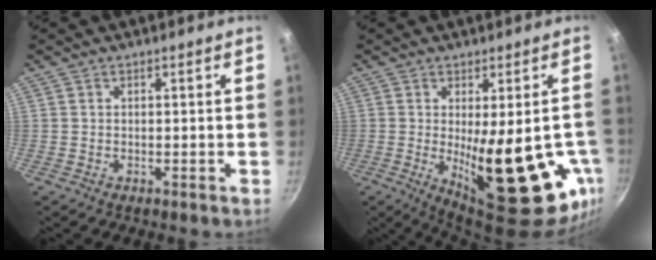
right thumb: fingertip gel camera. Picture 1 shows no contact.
{"total": 21.7, "force": [-4.2, 7.6, 19.8], "torque": [-0.249, -0.031, -0.032]}